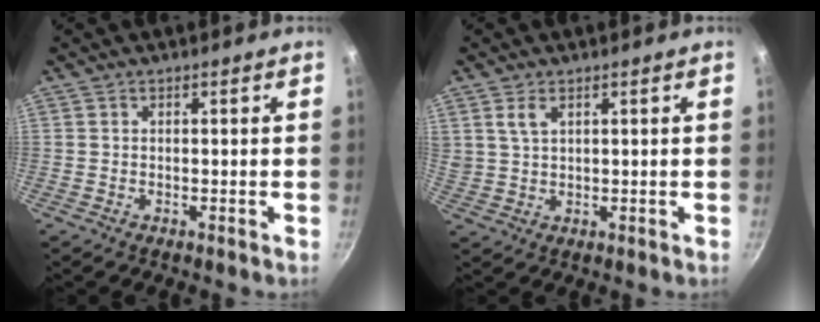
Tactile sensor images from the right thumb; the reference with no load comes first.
{"total": 3.6, "force": [1.8, 2.0, 2.3], "torque": [-0.039, -0.005, 0.040]}